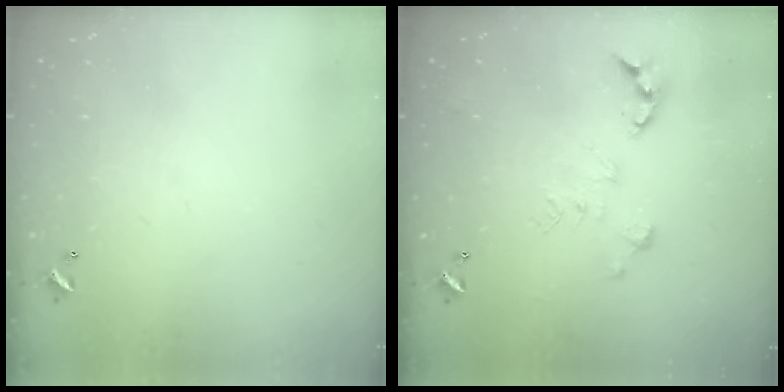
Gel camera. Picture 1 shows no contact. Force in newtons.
{"total": 0.0}